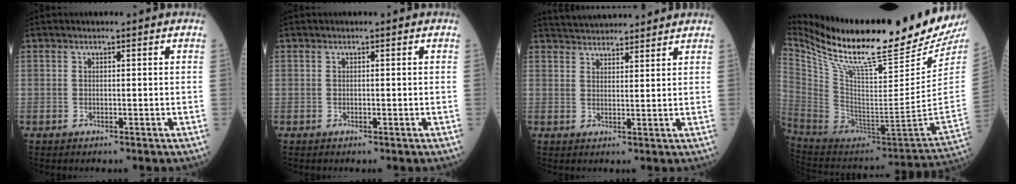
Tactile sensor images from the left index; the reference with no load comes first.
{"total": 0.0}
{"total": 9.8, "force": [9.4, 1.3, 2.4], "torque": [-0.041, 0.030, 0.139]}
{"total": 31.1, "force": [25.4, 2.3, 17.7], "torque": [-0.320, -0.084, 0.397]}